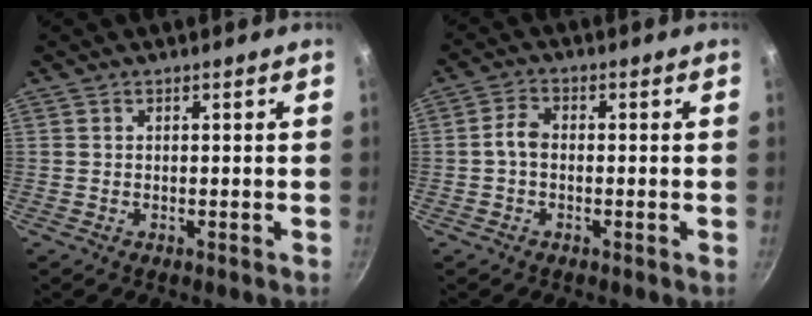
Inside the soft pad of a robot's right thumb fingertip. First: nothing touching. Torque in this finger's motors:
{"motor_torque": [0.64, 1.12, 0.48, -0.45, 0.04]}